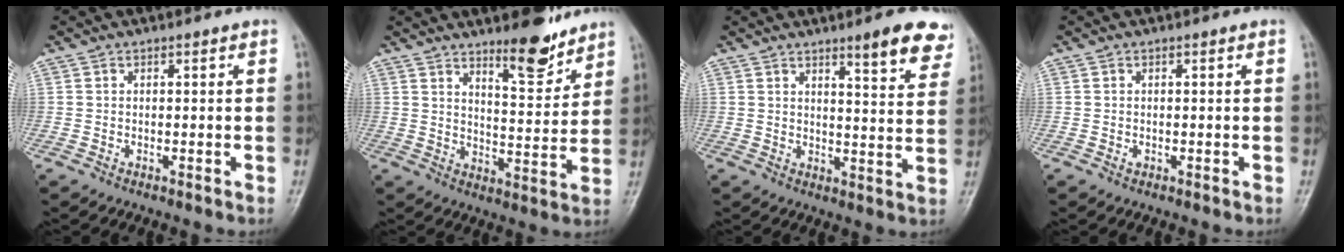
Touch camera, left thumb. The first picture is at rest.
{"total": 9.5, "force": [7.3, 2.7, 5.5], "torque": [-0.064, -0.062, 0.117]}
{"total": 9.9, "force": [6.5, 2.2, 7.1], "torque": [-0.066, -0.037, 0.079]}
{"total": 0.5, "force": [-0.1, 0.4, 0.3], "torque": [-0.002, 0.000, -0.002]}